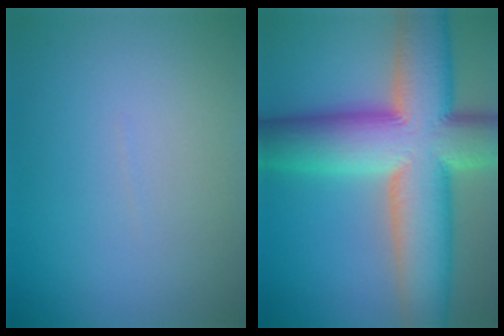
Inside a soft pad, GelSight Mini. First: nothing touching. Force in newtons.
{"total": 15.2, "press": 15.2, "slide": 0.8}